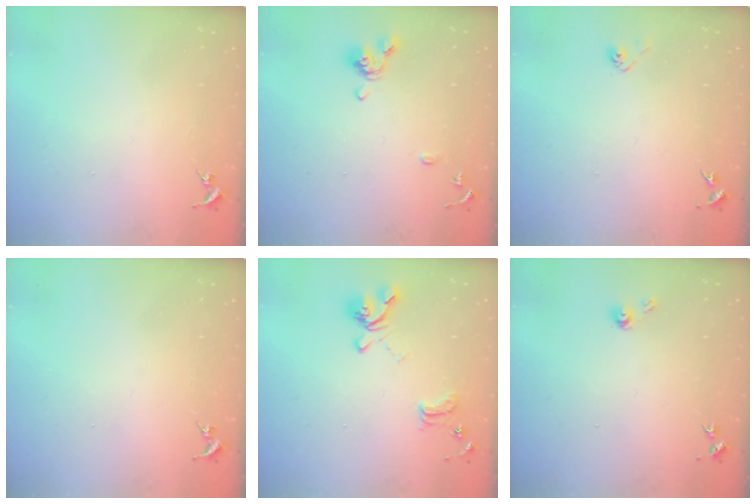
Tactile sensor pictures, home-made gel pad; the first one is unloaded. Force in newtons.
{"total": 9.8, "press": 9.7, "slide": 1.4}
{"total": 2.9, "press": 2.8, "slide": 0.8}
{"total": 0.0}
{"total": 14.2, "press": 14.1, "slide": 1.6}
{"total": 4.9, "press": 4.9, "slide": 0.5}